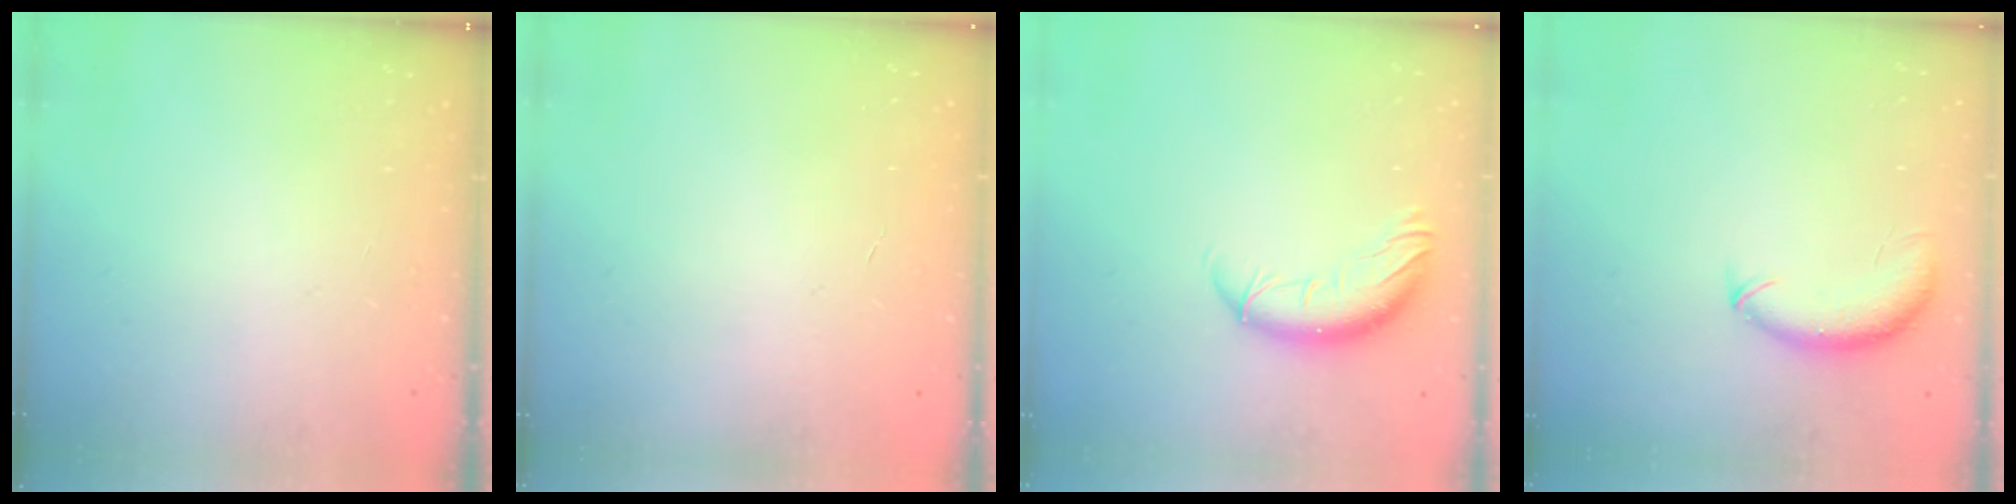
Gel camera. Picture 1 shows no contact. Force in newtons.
{"total": 0.6, "press": 0.6, "slide": 0.2}
{"total": 10.5, "press": 10.4, "slide": 1.7}
{"total": 8.7, "press": 8.6, "slide": 1.6}